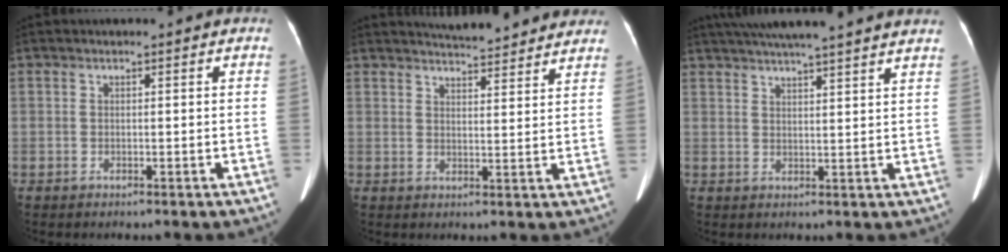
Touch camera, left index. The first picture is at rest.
{"total": 11.4, "force": [10.7, 1.6, 3.7], "torque": [-0.044, 0.006, 0.125]}
{"total": 19.3, "force": [17.0, 0.5, 9.2], "torque": [-0.155, 0.028, 0.224]}